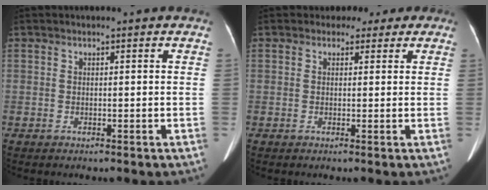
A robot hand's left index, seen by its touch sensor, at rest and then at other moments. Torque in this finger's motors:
{"motor_torque": [0.74, -0.57, 0.08, 0.00]}